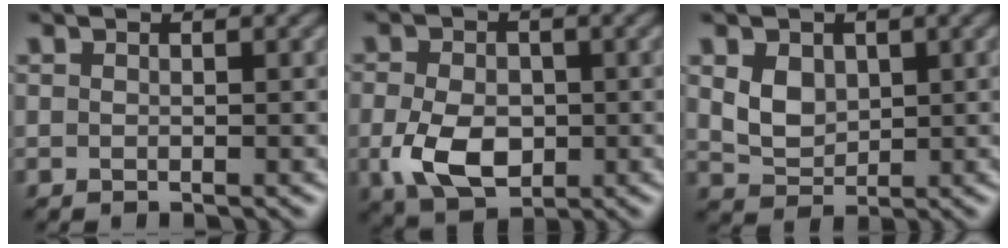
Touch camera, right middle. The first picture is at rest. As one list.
[{"total": 5.7, "force": [-1.1, 3.8, 4.1], "torque": [-0.089, -0.008, -0.021]}, {"total": 3.1, "force": [0.9, 2.3, 1.8], "torque": [-0.041, -0.003, 0.018]}]